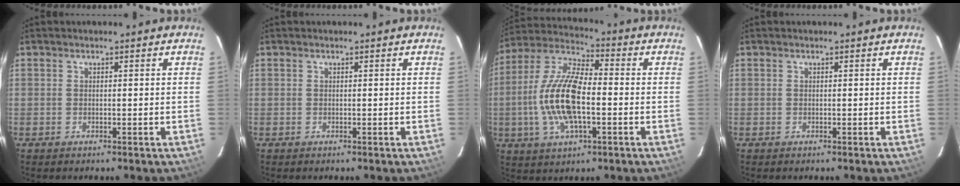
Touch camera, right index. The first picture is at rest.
{"total": 0.0}
{"total": 15.7, "force": [-2.5, 6.4, 14.1], "torque": [-0.293, 0.003, -0.052]}
{"total": 0.0}